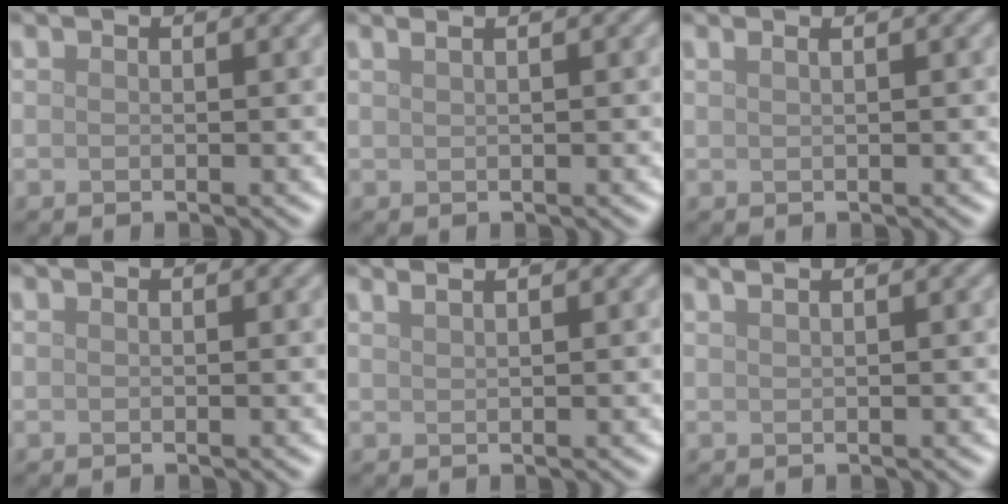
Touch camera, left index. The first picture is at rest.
{"total": 2.3, "force": [1.4, 1.1, 1.4], "torque": [-0.003, 0.007, -0.006]}
{"total": 1.3, "force": [0.7, 0.6, 0.9], "torque": [-0.005, -0.002, 0.003]}
{"total": 0.0}
{"total": 2.4, "force": [1.7, 1.0, 1.3], "torque": [-0.001, 0.006, 0.003]}
{"total": 2.3, "force": [1.5, 1.0, 1.3], "torque": [-0.002, 0.006, -0.005]}